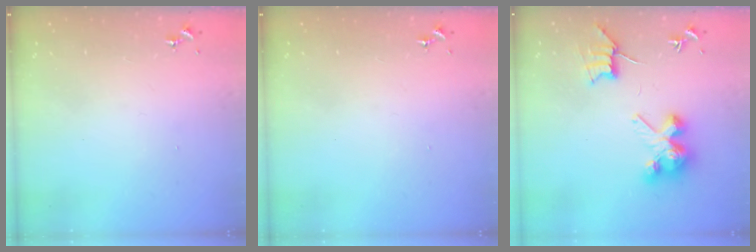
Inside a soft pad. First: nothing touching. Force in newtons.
{"total": 0.0}
{"total": 9.3, "press": 9.3, "slide": 0.7}